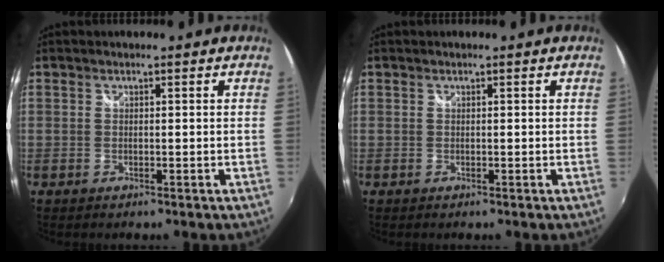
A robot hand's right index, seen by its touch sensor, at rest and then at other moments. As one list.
[{"total": 0.0}]